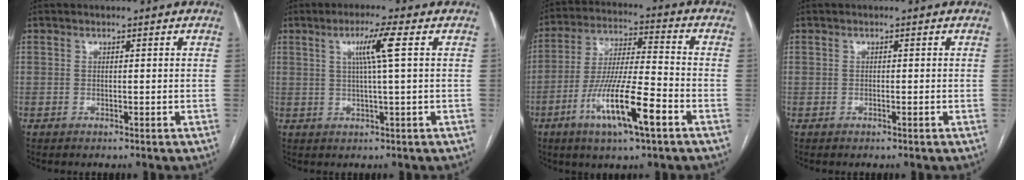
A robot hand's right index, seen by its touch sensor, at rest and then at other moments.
{"total": 5.1, "force": [1.4, -0.9, 4.8], "torque": [-0.087, 0.003, 0.027]}
{"total": 14.0, "force": [-6.3, 1.4, 12.4], "torque": [-0.237, -0.014, -0.114]}
{"total": 0.0}